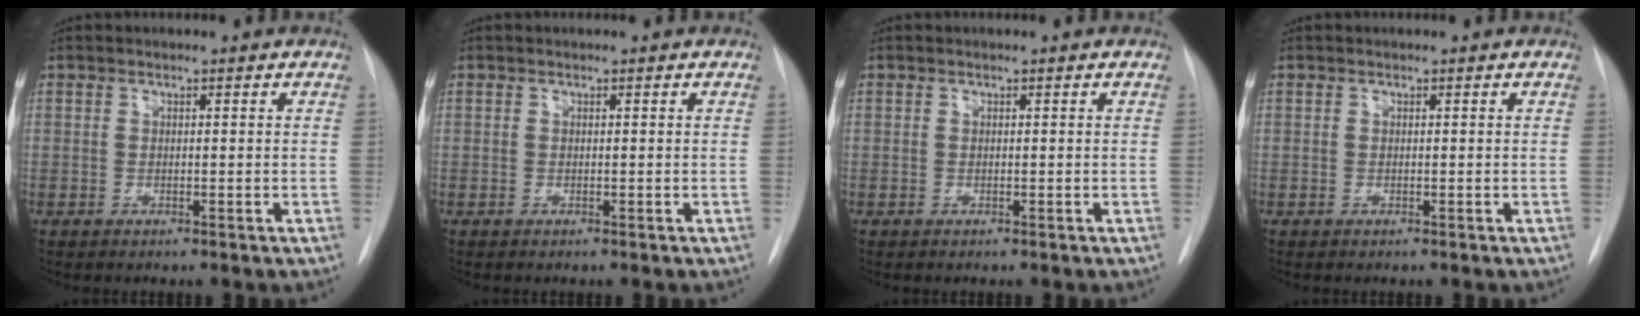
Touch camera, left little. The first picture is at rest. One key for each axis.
{"total": 0.0}
{"total": 0.0}
{"total": 0.0}